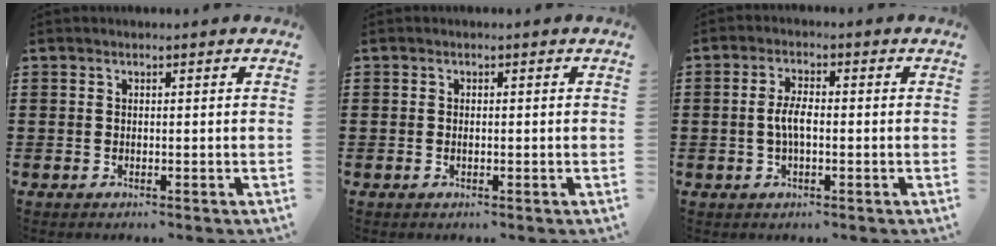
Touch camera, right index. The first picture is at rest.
{"total": 0.6, "force": [-0.2, 0.2, 0.5], "torque": [-0.012, -0.003, -0.003]}
{"total": 3.7, "force": [-0.5, 1.3, 3.4], "torque": [-0.077, -0.001, -0.015]}